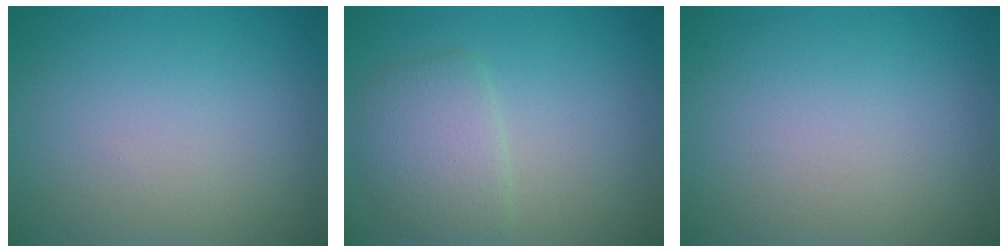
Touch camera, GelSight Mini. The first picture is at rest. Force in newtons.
{"total": 3.2, "press": 3.2, "slide": 0.2}
{"total": 0.0}